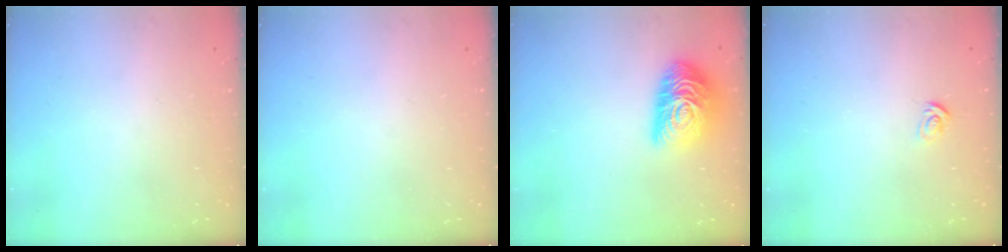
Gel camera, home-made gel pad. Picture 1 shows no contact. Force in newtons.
{"total": 0.0}
{"total": 15.7, "press": 15.7, "slide": 0.9}
{"total": 2.6, "press": 2.6, "slide": 0.2}